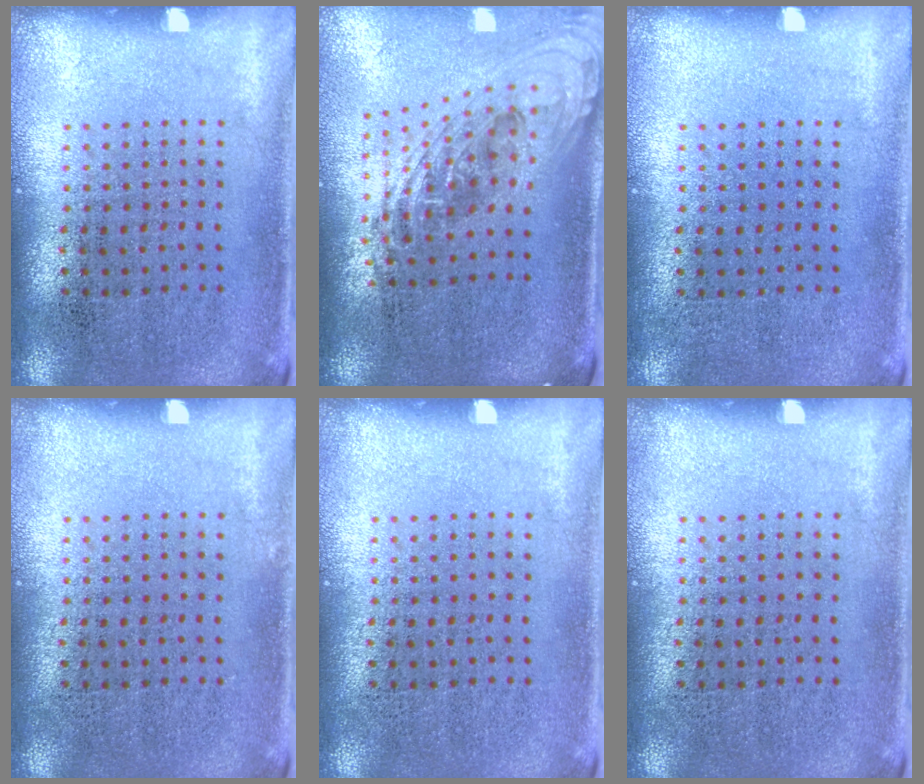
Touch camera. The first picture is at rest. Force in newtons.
{"total": 2.2, "press": 1.6, "slide": 1.5}
{"total": 0.0}
{"total": 0.0}
{"total": 0.0}
{"total": 0.0}